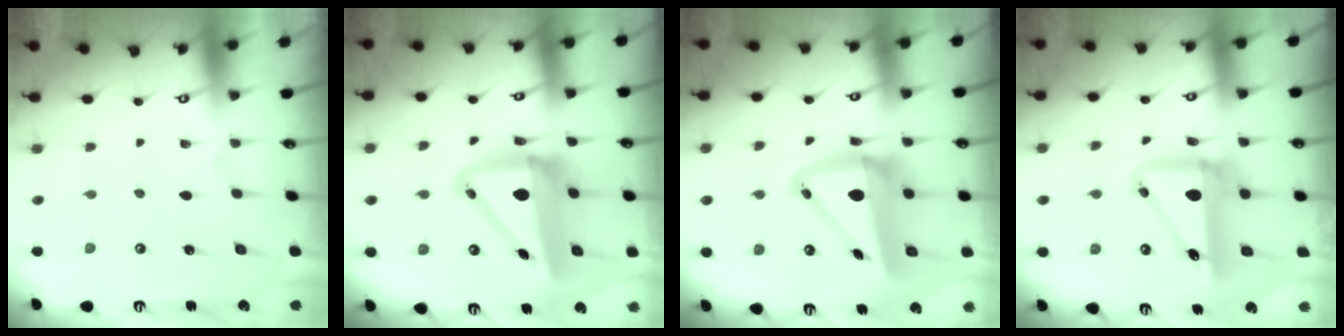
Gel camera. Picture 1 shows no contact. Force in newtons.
{"total": 12.7, "press": 12.4, "slide": 2.8}
{"total": 10.9, "press": 10.6, "slide": 2.4}
{"total": 9.3, "press": 9.1, "slide": 1.8}